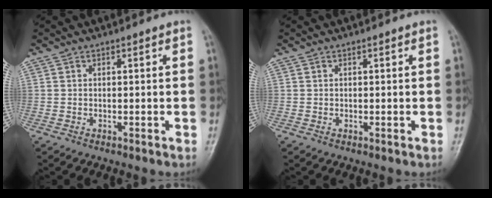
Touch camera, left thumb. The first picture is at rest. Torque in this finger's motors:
{"motor_torque": [-0.01, -0.09, -0.14, 0.01, -0.01]}